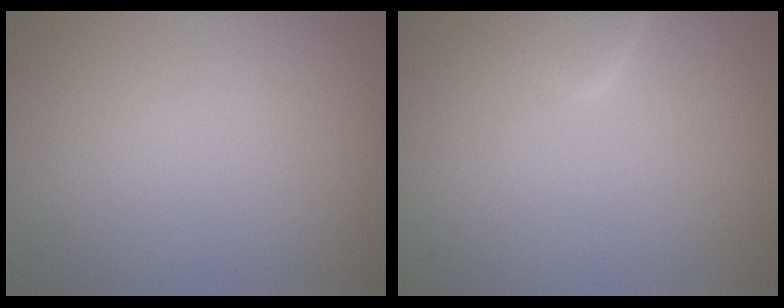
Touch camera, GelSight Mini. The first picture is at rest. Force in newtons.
{"total": 2.8, "press": 2.8, "slide": 0.2}